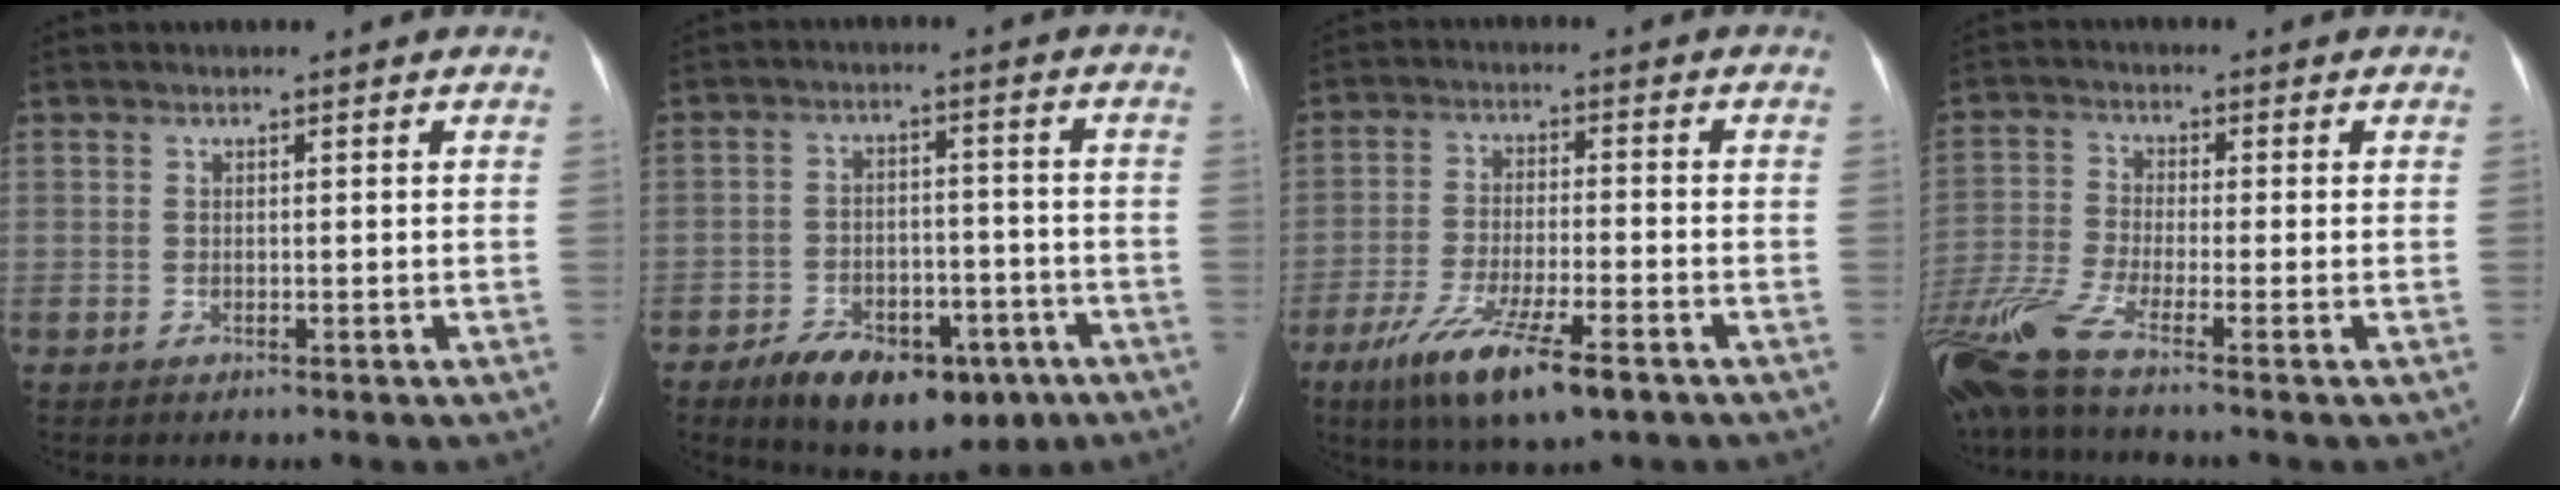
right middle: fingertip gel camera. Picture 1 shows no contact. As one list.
[{"total": 13.4, "force": [-8.4, 6.8, 7.9], "torque": [-0.111, 0.007, -0.123]}, {"total": 11.7, "force": [-7.1, 1.9, 9.1], "torque": [-0.169, -0.027, -0.119]}, {"total": 8.2, "force": [-6.4, -0.8, 5.1], "torque": [-0.120, -0.030, -0.130]}]